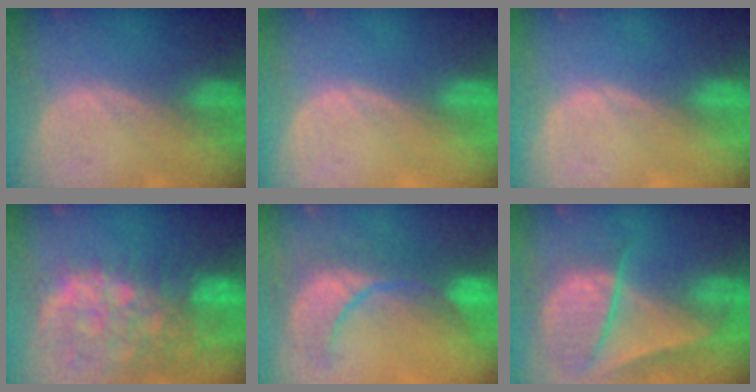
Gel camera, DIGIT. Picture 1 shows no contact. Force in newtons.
{"total": 0.0}
{"total": 0.0}
{"total": 13.2, "press": 10.8, "slide": 7.6}
{"total": 9.6, "press": 9.5, "slide": 1.7}
{"total": 9.4, "press": 8.1, "slide": 4.8}